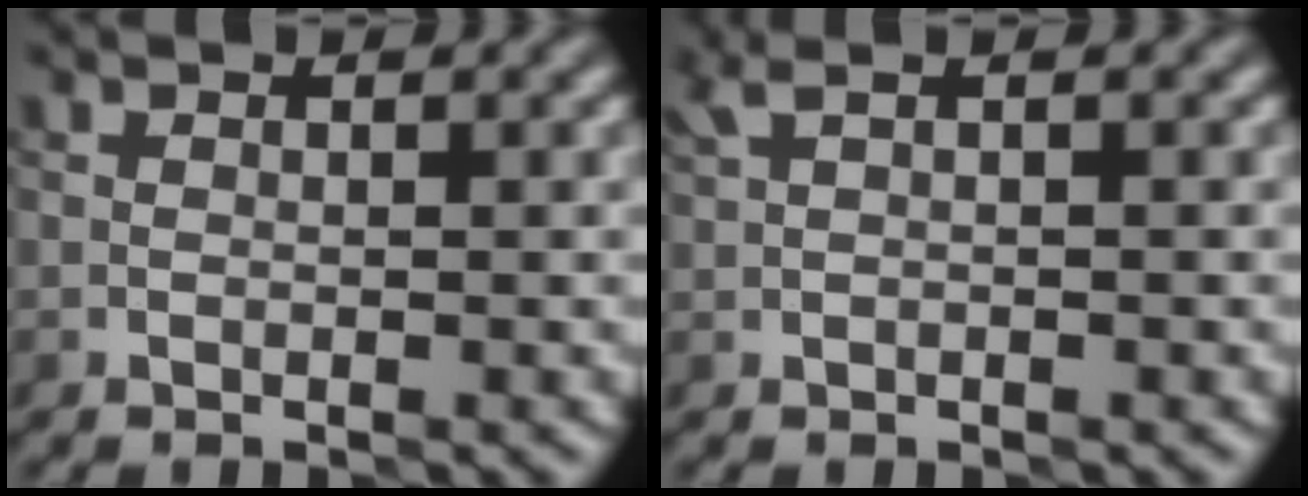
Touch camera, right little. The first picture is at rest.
{"total": 1.1, "force": [0.5, 0.2, 0.9], "torque": [-0.020, 0.005, 0.009]}